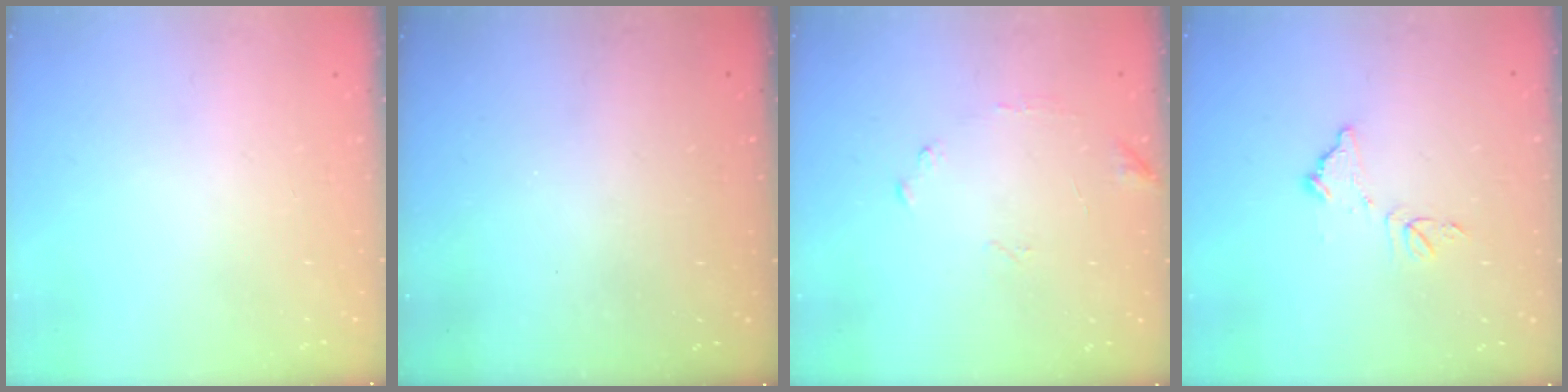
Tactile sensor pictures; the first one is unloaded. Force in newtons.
{"total": 3.2, "press": 3.2, "slide": 0.2}
{"total": 8.4, "press": 8.3, "slide": 0.5}
{"total": 9.4, "press": 9.4, "slide": 0.4}